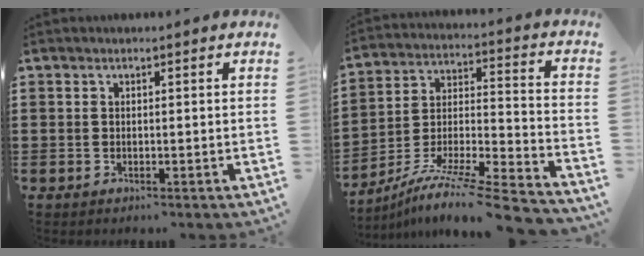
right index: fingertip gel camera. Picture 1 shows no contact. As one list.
[{"total": 9.8, "force": [-8.2, 0.3, 5.2], "torque": [-0.089, 0.004, -0.167]}]